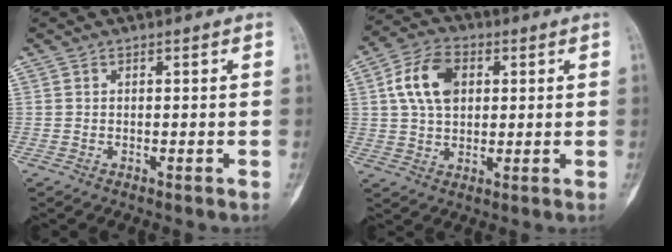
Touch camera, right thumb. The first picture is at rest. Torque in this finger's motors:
{"motor_torque": [1.00, 0.92, 1.07, 0.44, 0.10]}